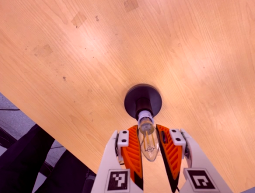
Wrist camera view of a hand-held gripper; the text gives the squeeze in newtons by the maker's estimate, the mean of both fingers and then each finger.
{"total": 14.6, "left": 13.8, "right": 15.3}